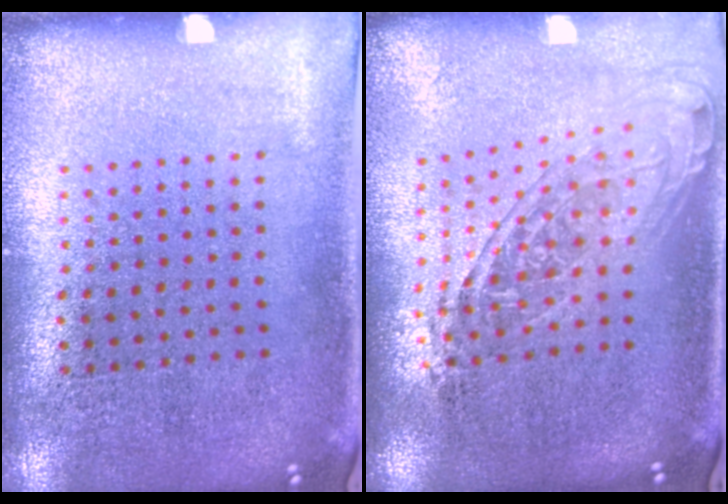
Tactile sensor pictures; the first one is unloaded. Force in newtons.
{"total": 1.5, "press": 1.2, "slide": 0.9}